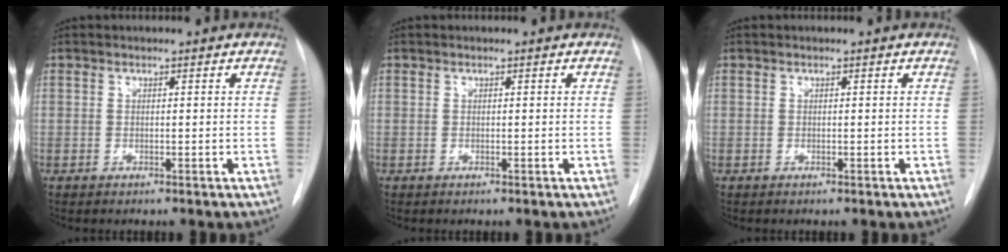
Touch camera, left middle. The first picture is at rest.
{"total": 0.0}
{"total": 0.0}